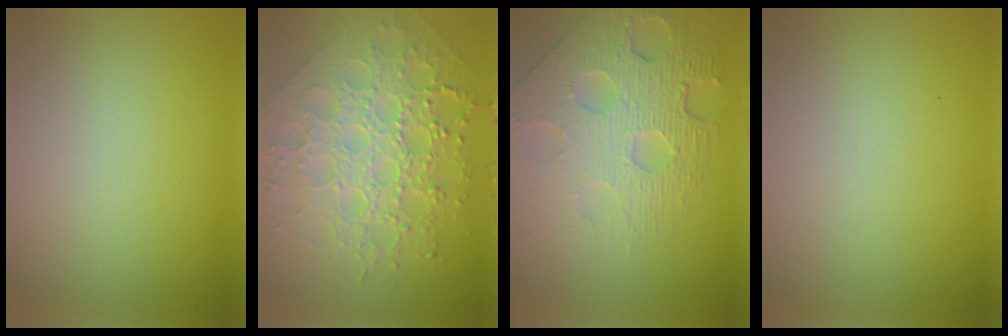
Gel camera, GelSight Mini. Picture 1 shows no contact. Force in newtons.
{"total": 8.4, "press": 6.1, "slide": 5.8}
{"total": 7.7, "press": 5.7, "slide": 5.2}
{"total": 0.0}